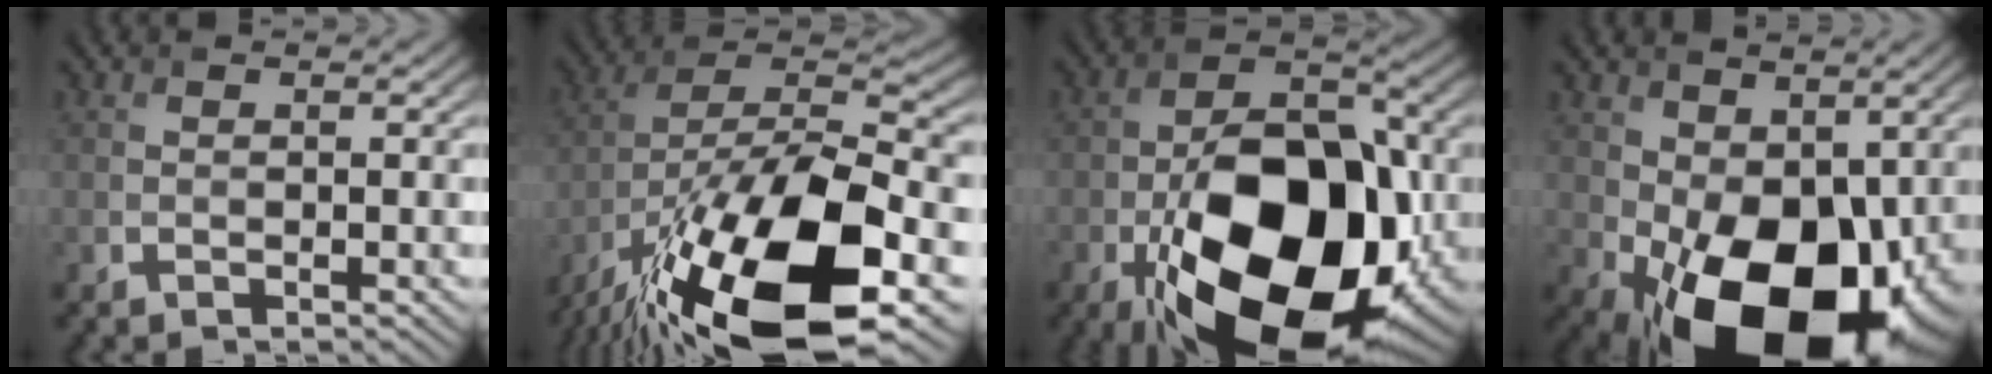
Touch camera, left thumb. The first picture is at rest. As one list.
[{"total": 20.3, "force": [-11.4, 7.7, 15.0], "torque": [-0.295, -0.018, -0.193]}, {"total": 19.8, "force": [-6.7, 11.2, 14.9], "torque": [-0.252, -0.026, -0.107]}, {"total": 17.0, "force": [-2.8, 10.2, 13.3], "torque": [-0.223, -0.047, -0.031]}]